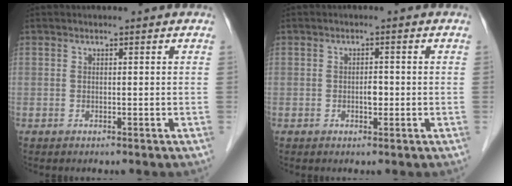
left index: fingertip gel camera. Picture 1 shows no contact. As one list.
[{"total": 1.6, "force": [-0.4, 0.8, 1.3], "torque": [-0.020, 0.002, -0.006]}]